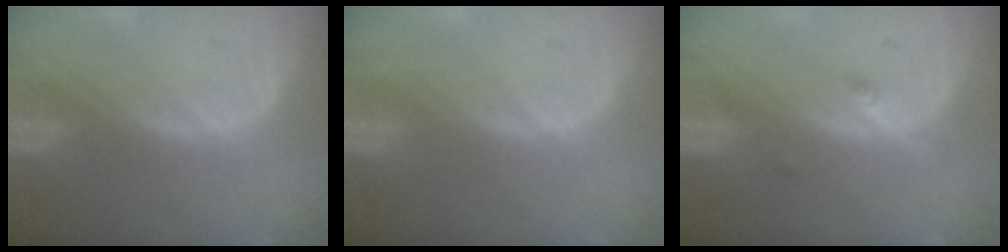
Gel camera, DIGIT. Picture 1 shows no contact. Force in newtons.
{"total": 0.0}
{"total": 2.4, "press": 2.0, "slide": 1.3}